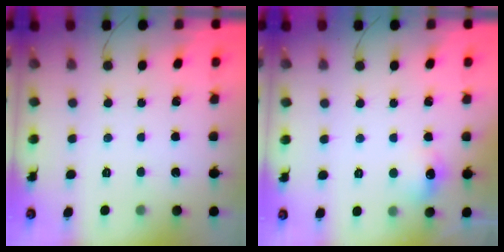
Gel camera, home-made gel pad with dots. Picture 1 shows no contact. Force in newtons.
{"total": 7.1, "press": 7.0, "slide": 1.4}